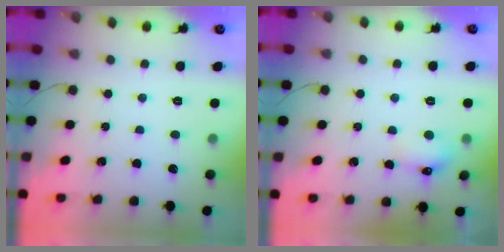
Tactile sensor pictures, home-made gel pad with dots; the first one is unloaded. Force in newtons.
{"total": 6.7, "press": 6.5, "slide": 1.6}